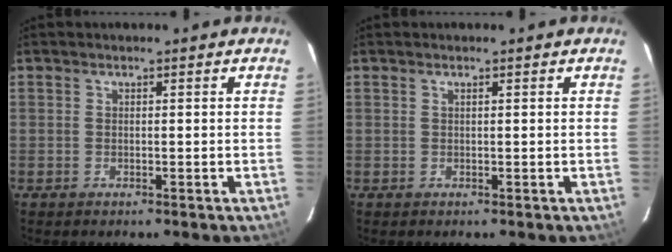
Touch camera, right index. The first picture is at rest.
{"total": 0.0}